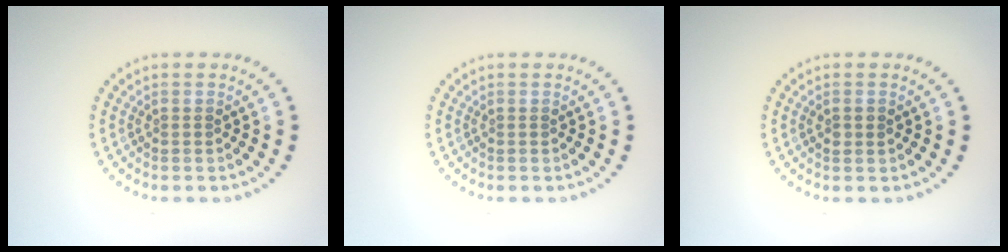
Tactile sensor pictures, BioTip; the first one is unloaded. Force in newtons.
{"total": 0.0}
{"total": 1.0, "press": 1.0, "slide": 0.2}